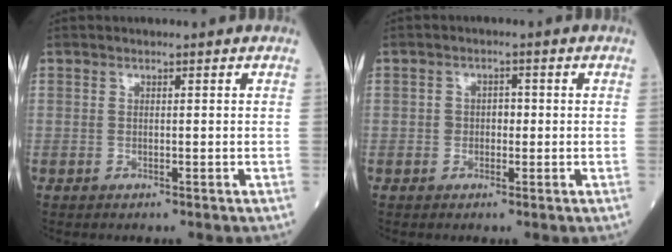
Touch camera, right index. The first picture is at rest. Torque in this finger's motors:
{"motor_torque": [0.29, -0.02, 0.12, 0.02]}